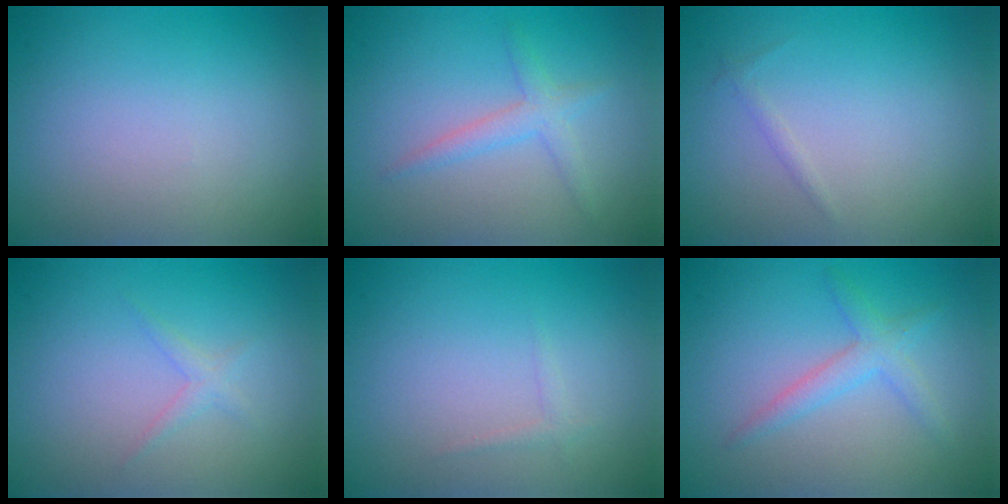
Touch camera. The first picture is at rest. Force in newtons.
{"total": 2.0, "press": 1.9, "slide": 0.2}
{"total": 0.5, "press": 0.5, "slide": 0.0}
{"total": 1.0, "press": 1.0, "slide": 0.0}
{"total": 0.7, "press": 0.7, "slide": 0.0}
{"total": 2.3, "press": 2.3, "slide": 0.1}